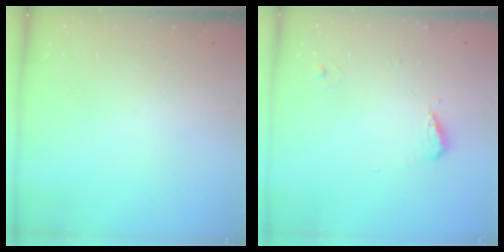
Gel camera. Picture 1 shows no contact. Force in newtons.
{"total": 5.0, "press": 4.9, "slide": 0.6}